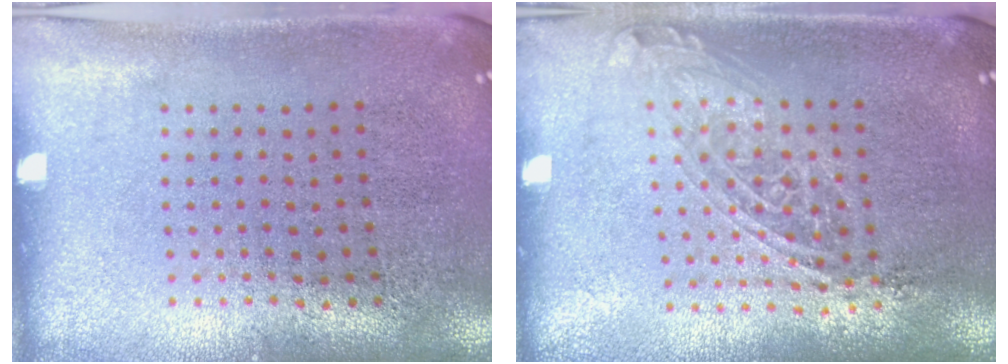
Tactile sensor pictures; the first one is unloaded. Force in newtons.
{"total": 1.6, "press": 1.3, "slide": 0.8}